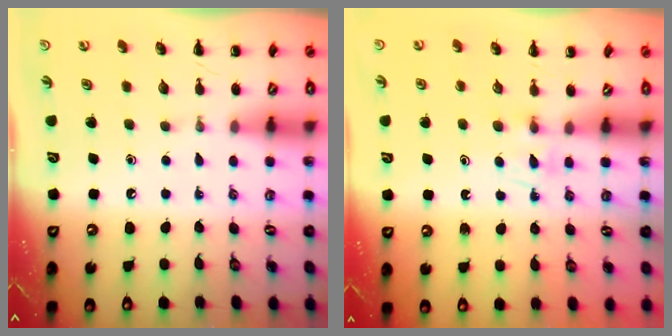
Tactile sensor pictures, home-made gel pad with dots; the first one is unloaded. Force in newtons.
{"total": 3.0, "press": 2.8, "slide": 1.1}